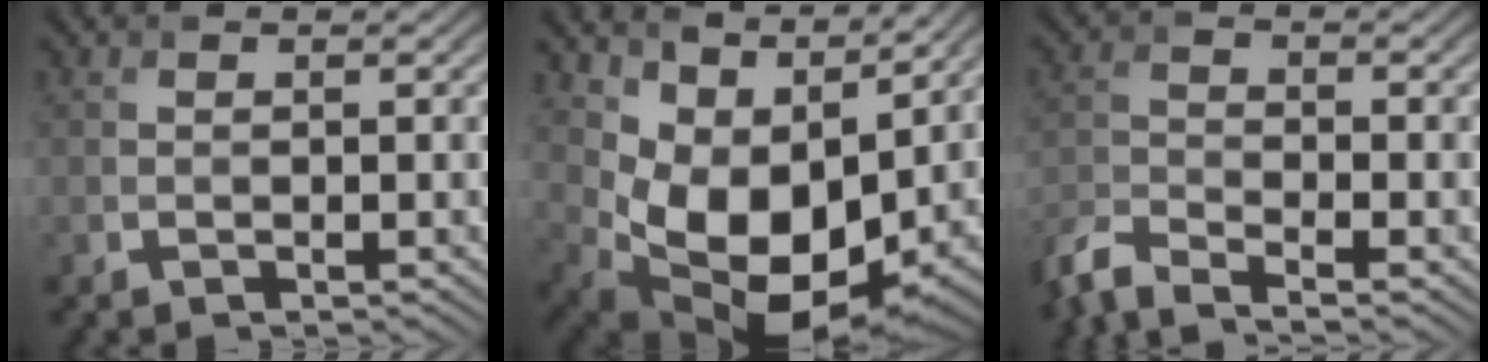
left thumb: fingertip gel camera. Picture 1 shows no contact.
{"total": 12.2, "force": [4.3, 7.6, 8.6], "torque": [-0.174, -0.019, 0.087]}
{"total": 5.9, "force": [-5.0, 1.2, 2.9], "torque": [-0.070, -0.012, -0.112]}